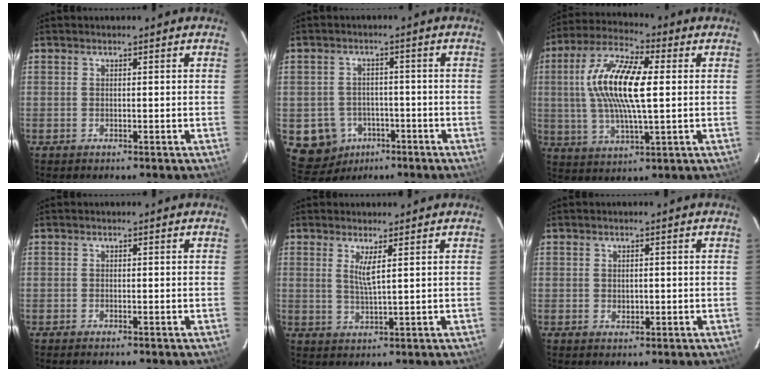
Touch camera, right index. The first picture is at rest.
{"total": 10.3, "force": [-4.0, 9.2, 2.1], "torque": [-0.072, 0.028, -0.041]}
{"total": 15.4, "force": [1.9, 4.9, 14.5], "torque": [-0.290, 0.015, 0.028]}
{"total": 0.7, "force": [-0.6, 0.2, 0.2], "torque": [-0.006, -0.001, -0.012]}
{"total": 3.1, "force": [1.4, -0.1, 2.8], "torque": [-0.054, -0.009, 0.025]}
{"total": 1.5, "force": [0.0, 1.2, 0.8], "torque": [-0.011, 0.003, 0.001]}